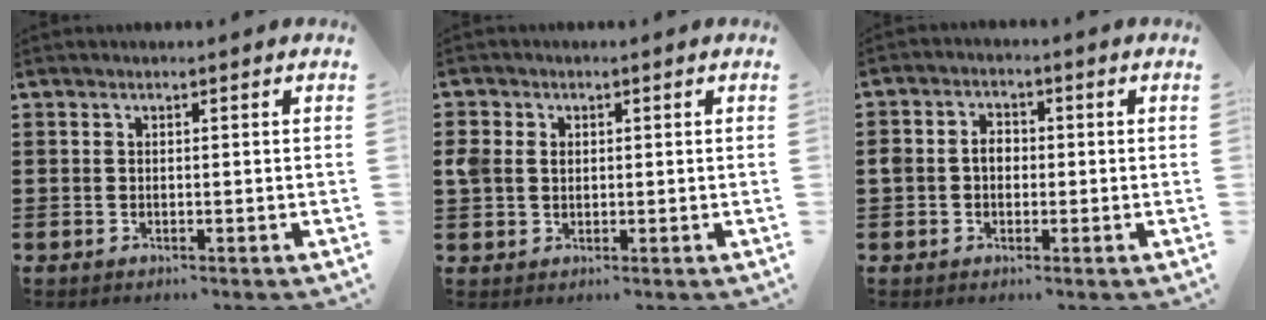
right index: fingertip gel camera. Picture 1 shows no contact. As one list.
[{"total": 2.8, "force": [0.5, 2.3, 1.5], "torque": [-0.044, 0.008, 0.006]}, {"total": 3.1, "force": [-0.1, 2.5, 1.9], "torque": [-0.040, 0.010, -0.005]}]